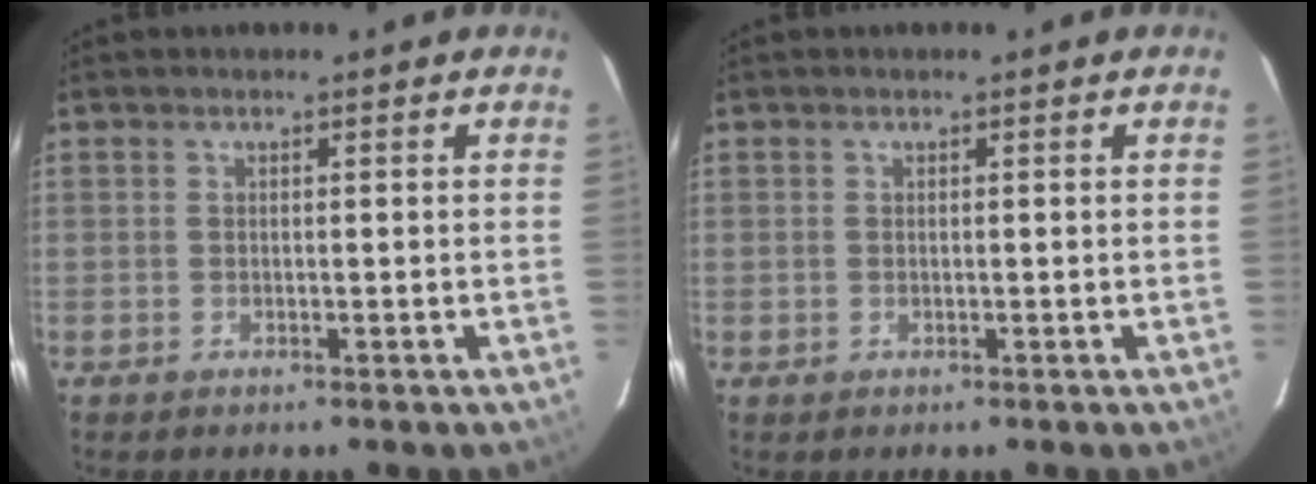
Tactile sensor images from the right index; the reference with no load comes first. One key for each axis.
{"total": 0.0}